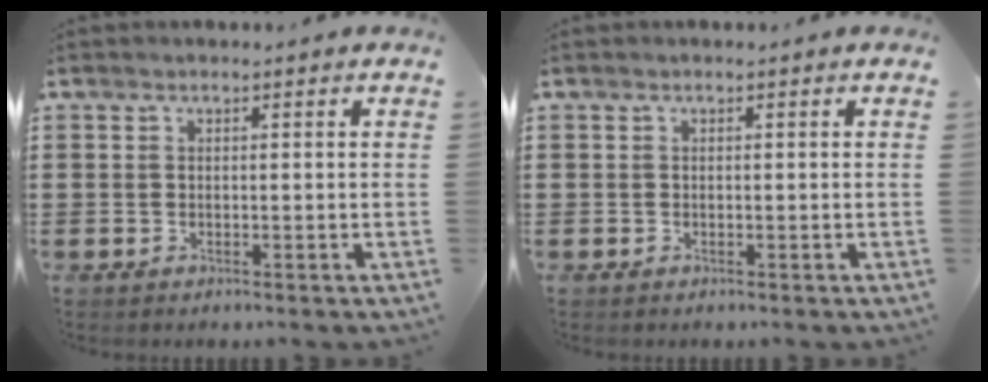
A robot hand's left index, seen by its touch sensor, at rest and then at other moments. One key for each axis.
{"total": 0.0}